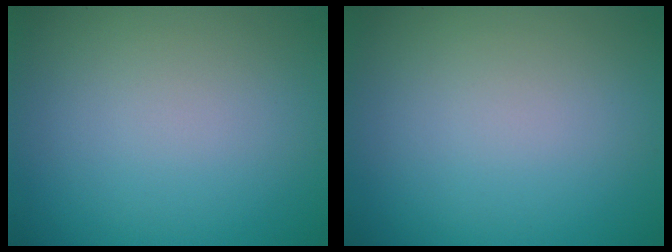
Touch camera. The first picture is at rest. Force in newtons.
{"total": 0.0}